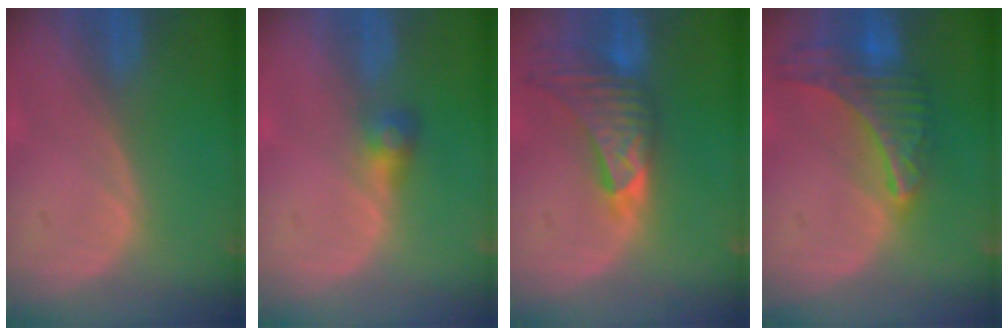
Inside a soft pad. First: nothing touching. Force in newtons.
{"total": 2.7, "press": 2.6, "slide": 0.8}
{"total": 9.1, "press": 8.2, "slide": 3.8}
{"total": 9.3, "press": 8.2, "slide": 4.5}